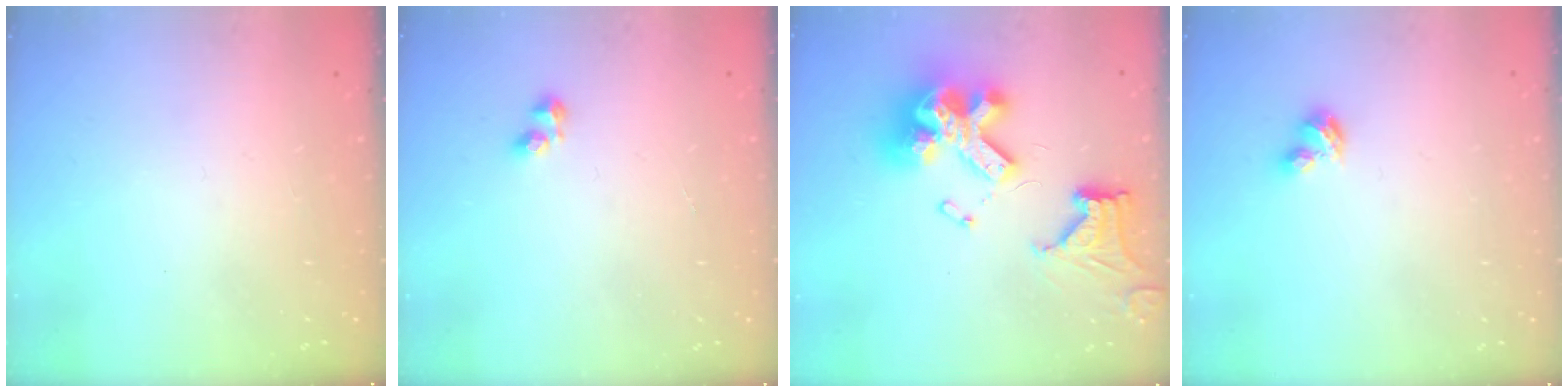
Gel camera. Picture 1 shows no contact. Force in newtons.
{"total": 2.5, "press": 2.3, "slide": 0.9}
{"total": 20.1, "press": 20.0, "slide": 2.1}
{"total": 2.9, "press": 2.8, "slide": 0.5}